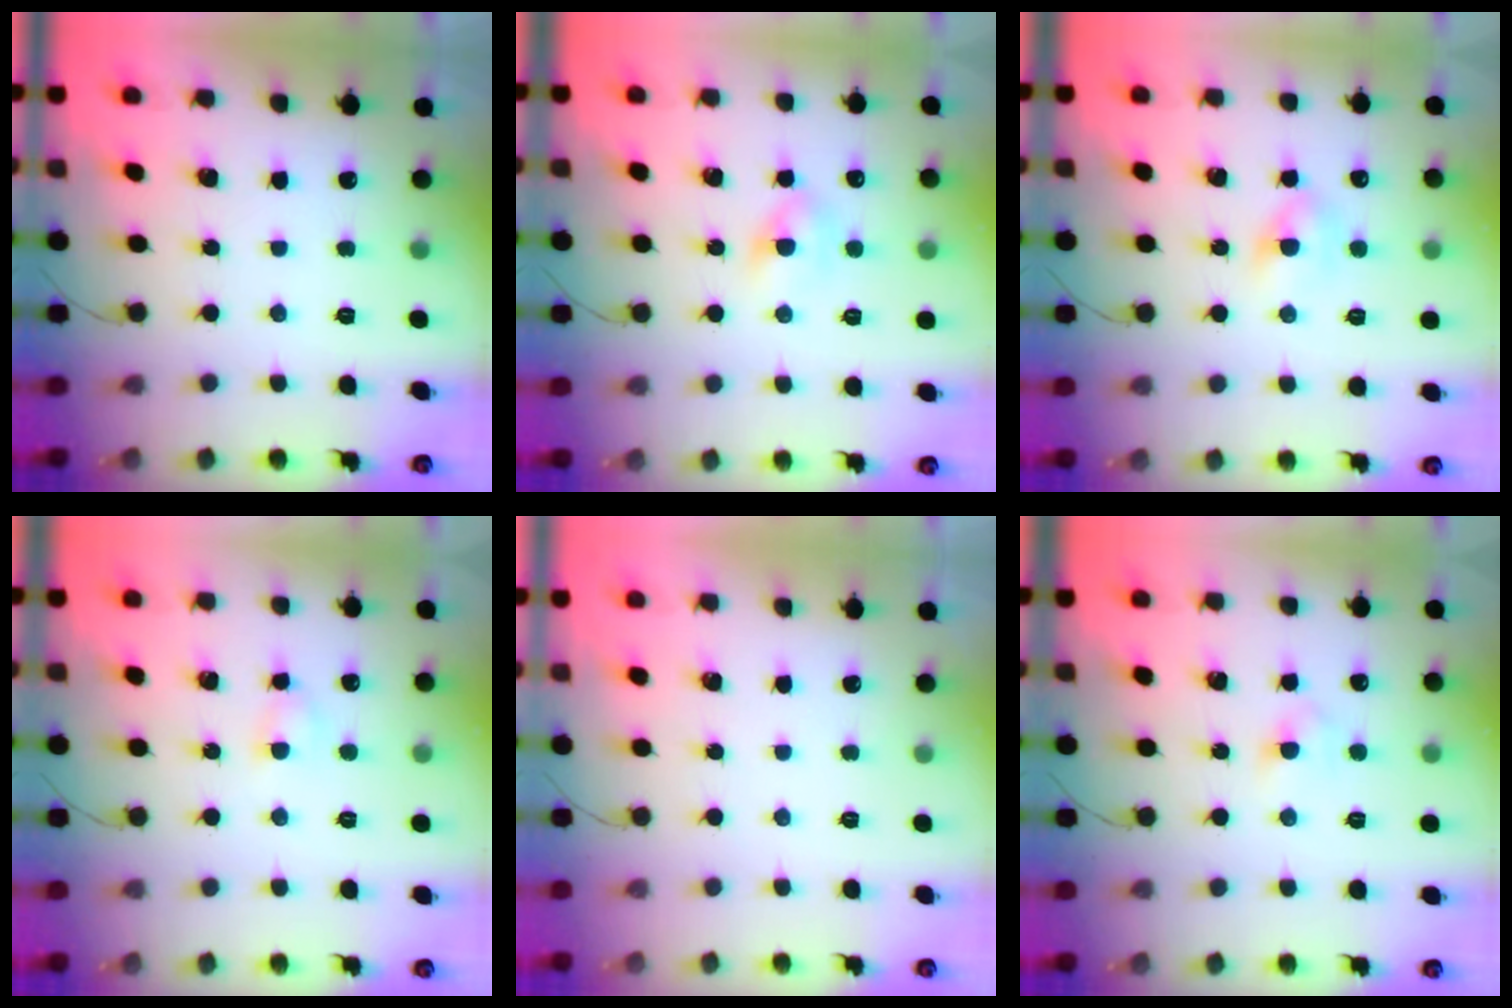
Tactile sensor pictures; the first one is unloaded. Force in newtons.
{"total": 3.9, "press": 3.6, "slide": 1.4}
{"total": 3.9, "press": 3.6, "slide": 1.4}
{"total": 3.3, "press": 3.1, "slide": 1.1}
{"total": 0.0}
{"total": 3.2, "press": 3.0, "slide": 1.0}